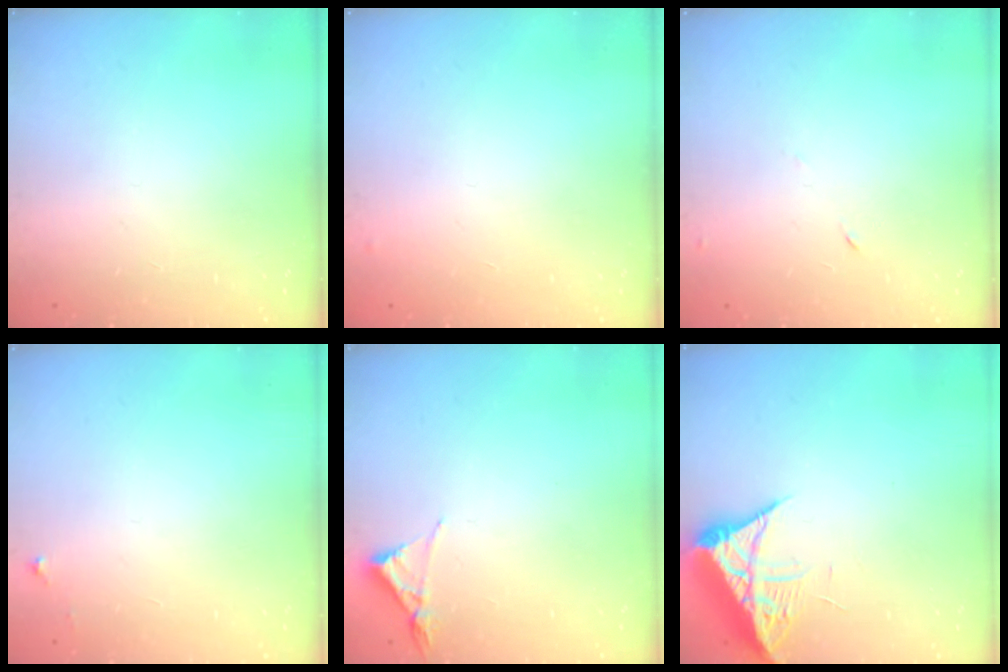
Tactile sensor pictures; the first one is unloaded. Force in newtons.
{"total": 3.2, "press": 3.2, "slide": 0.4}
{"total": 5.2, "press": 5.1, "slide": 0.6}
{"total": 3.9, "press": 3.9, "slide": 0.4}
{"total": 3.4, "press": 3.4, "slide": 0.5}
{"total": 7.2, "press": 7.2, "slide": 0.8}